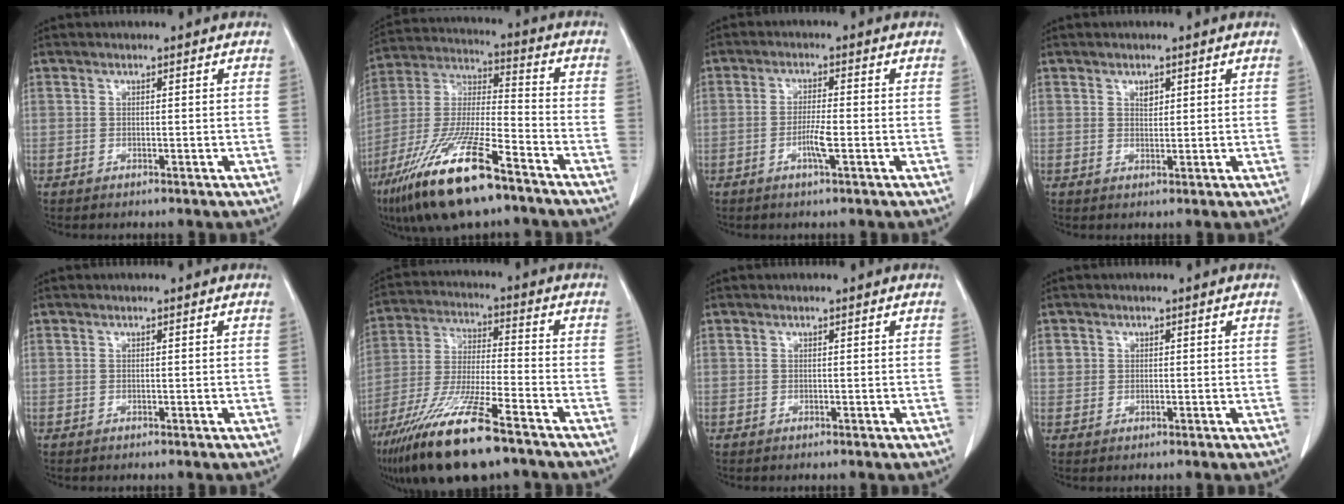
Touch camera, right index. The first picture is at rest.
{"total": 18.9, "force": [-11.9, 3.5, 14.3], "torque": [-0.314, -0.036, -0.220]}
{"total": 3.6, "force": [-1.3, 0.1, 3.3], "torque": [-0.065, -0.003, -0.025]}
{"total": 1.4, "force": [0.7, 0.8, 0.9], "torque": [-0.012, -0.002, 0.013]}
{"total": 0.0}
{"total": 16.5, "force": [-10.9, 2.1, 12.2], "torque": [-0.258, -0.045, -0.203]}
{"total": 0.0}
{"total": 2.0, "force": [0.6, 1.8, 0.3], "torque": [0.004, 0.005, 0.009]}